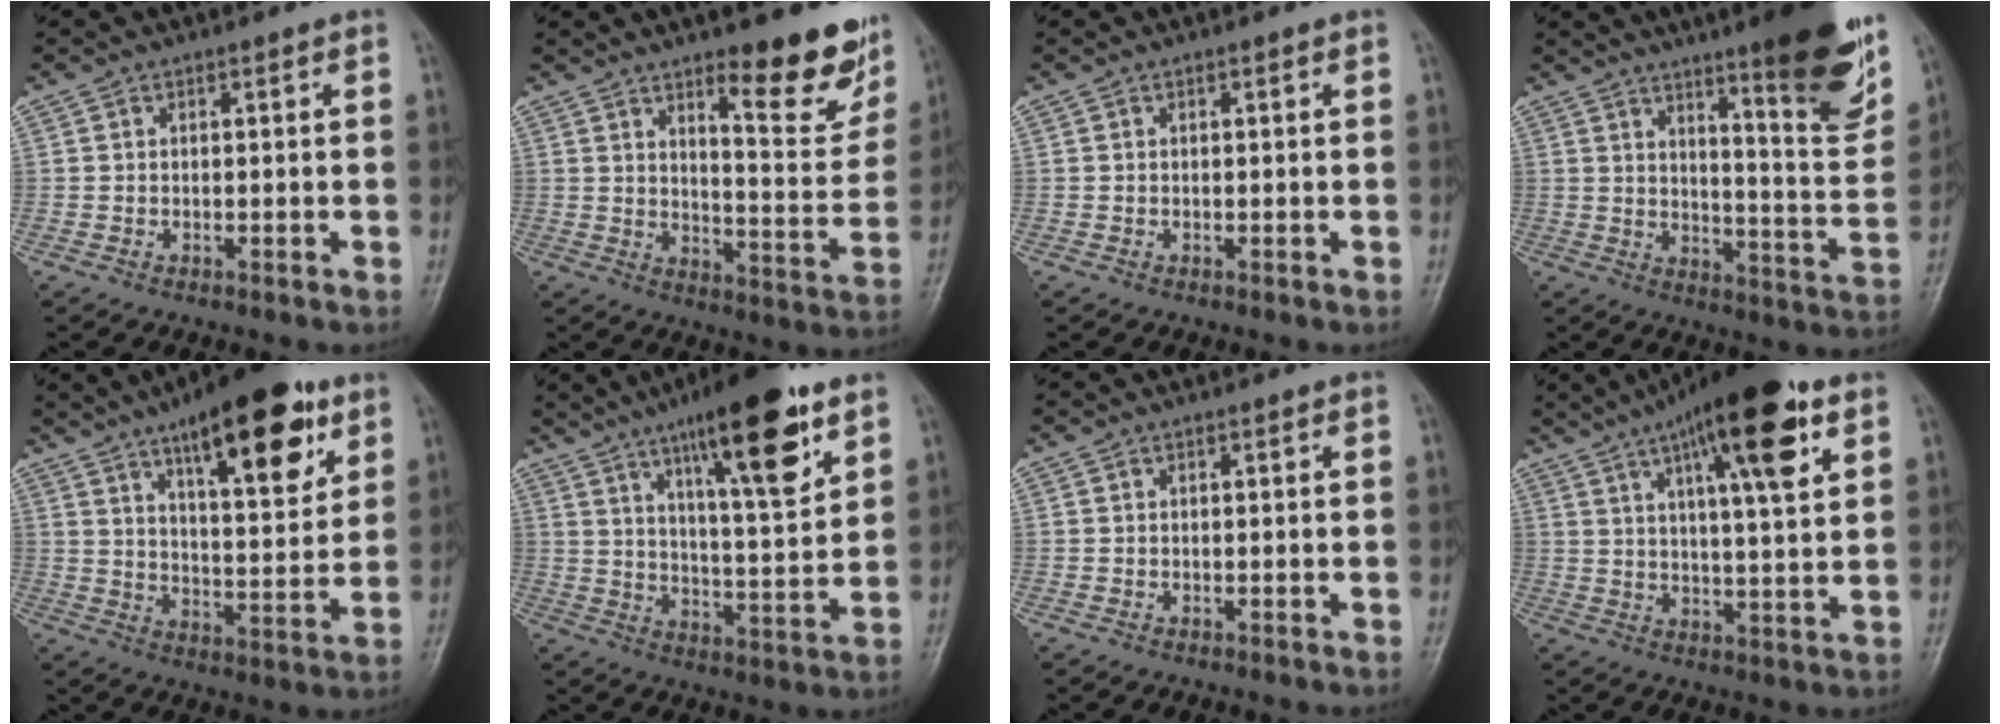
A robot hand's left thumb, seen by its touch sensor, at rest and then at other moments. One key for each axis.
{"total": 14.6, "fx": 9.4, "fy": 3.9, "fz": 10.5, "tx": -0.098, "ty": -0.068, "tz": 0.137}
{"total": 0.0}
{"total": 18.0, "fx": 11.4, "fy": 2.7, "fz": 13.6, "tx": -0.151, "ty": -0.074, "tz": 0.164}
{"total": 18.7, "fx": 10.4, "fy": 6.5, "fz": 14.1, "tx": -0.172, "ty": -0.041, "tz": 0.159}
{"total": 18.4, "fx": 10.4, "fy": 4.3, "fz": 14.6, "tx": -0.203, "ty": -0.046, "tz": 0.164}
{"total": 0.0}
{"total": 18.2, "fx": 9.2, "fy": 4.5, "fz": 15.0, "tx": -0.217, "ty": -0.018, "tz": 0.139}